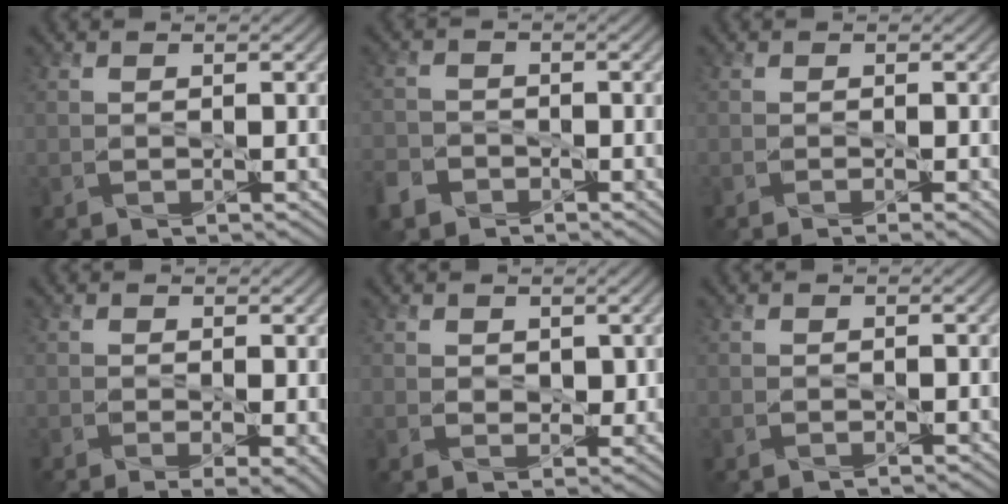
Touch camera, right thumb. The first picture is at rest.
{"total": 3.2, "force": [-2.2, 2.1, 1.0], "torque": [-0.029, -0.005, -0.054]}
{"total": 1.4, "force": [-0.6, 0.1, 1.2], "torque": [-0.017, -0.004, -0.012]}
{"total": 3.5, "force": [-0.7, 1.0, 3.3], "torque": [-0.056, -0.011, -0.008]}
{"total": 1.8, "force": [1.0, 1.2, 0.9], "torque": [-0.019, -0.007, 0.019]}
{"total": 0.0}